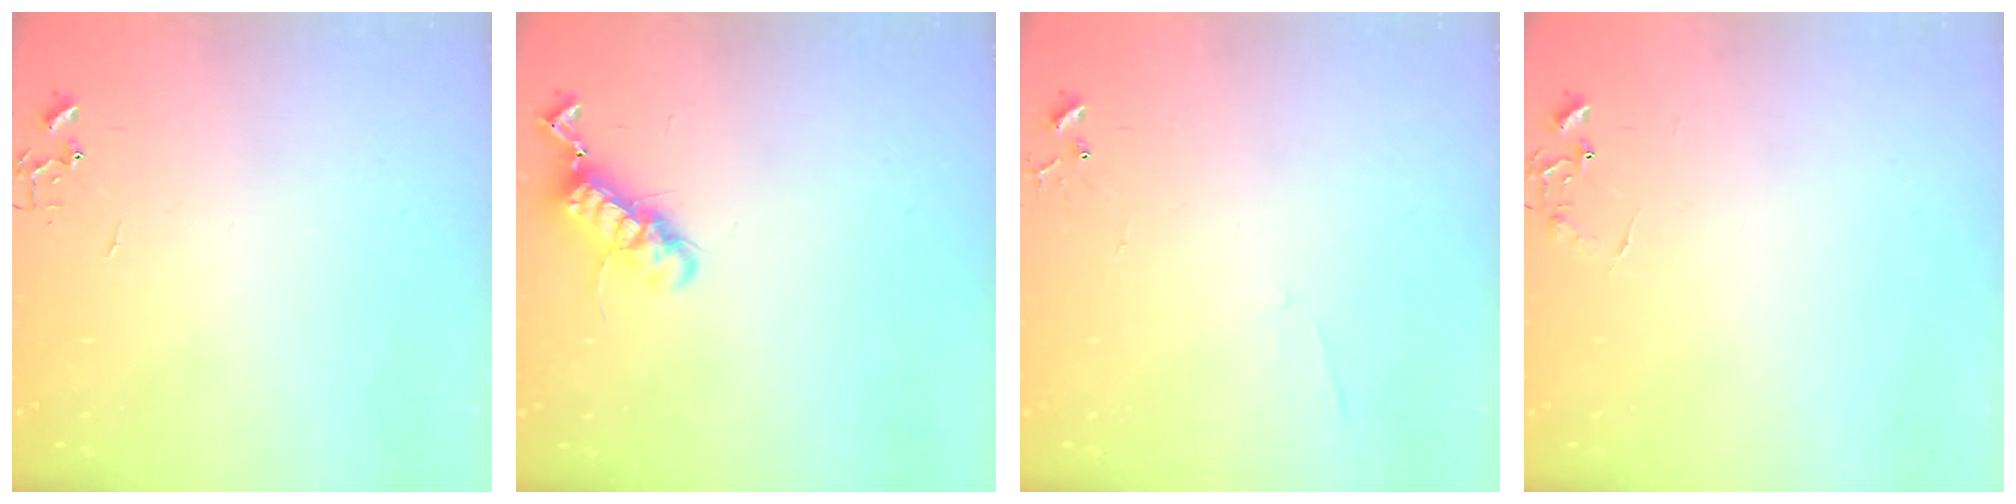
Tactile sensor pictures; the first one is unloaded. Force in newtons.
{"total": 12.0, "press": 12.0, "slide": 1.3}
{"total": 3.8, "press": 3.7, "slide": 0.6}
{"total": 6.4, "press": 6.4, "slide": 0.4}